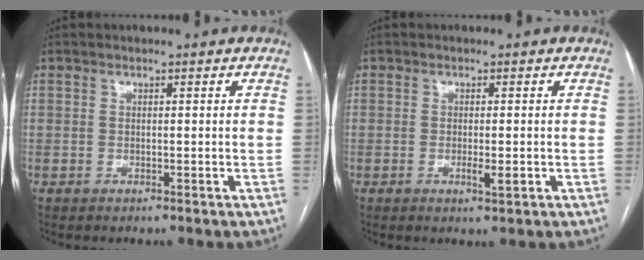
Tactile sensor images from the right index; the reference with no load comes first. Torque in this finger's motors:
{"motor_torque": [-0.06, 0.09, -0.08, -0.01]}